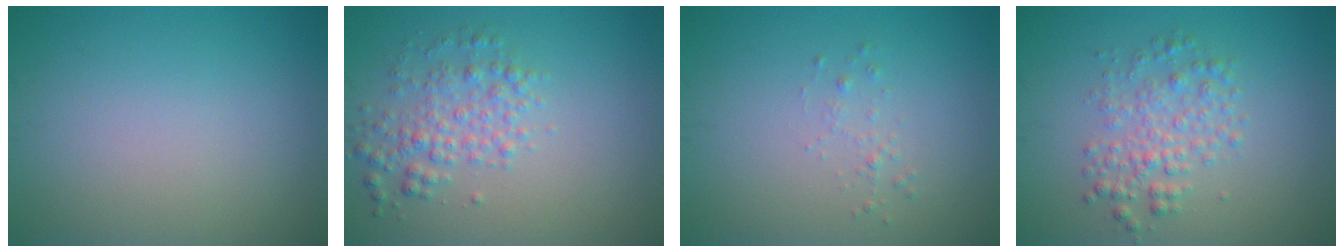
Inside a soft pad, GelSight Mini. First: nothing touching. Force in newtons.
{"total": 3.0, "press": 3.0, "slide": 0.0}
{"total": 0.8, "press": 0.8, "slide": 0.0}
{"total": 3.1, "press": 3.1, "slide": 0.0}